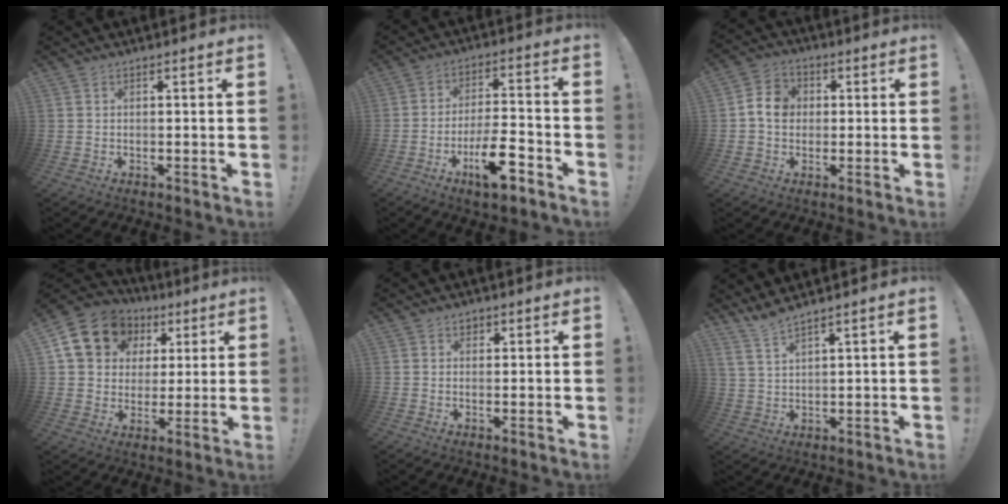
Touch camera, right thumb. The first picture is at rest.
{"total": 13.4, "force": [-6.9, 4.7, 10.5], "torque": [-0.166, 0.040, -0.112]}
{"total": 7.5, "force": [0.5, 6.5, 3.8], "torque": [-0.056, 0.017, 0.012]}
{"total": 16.5, "force": [6.5, 13.4, 7.1], "torque": [-0.100, -0.022, 0.136]}
{"total": 1.3, "force": [0.7, 1.1, 0.4], "torque": [0.006, -0.004, 0.009]}
{"total": 4.8, "force": [4.2, 0.1, 2.3], "torque": [-0.059, -0.019, 0.079]}